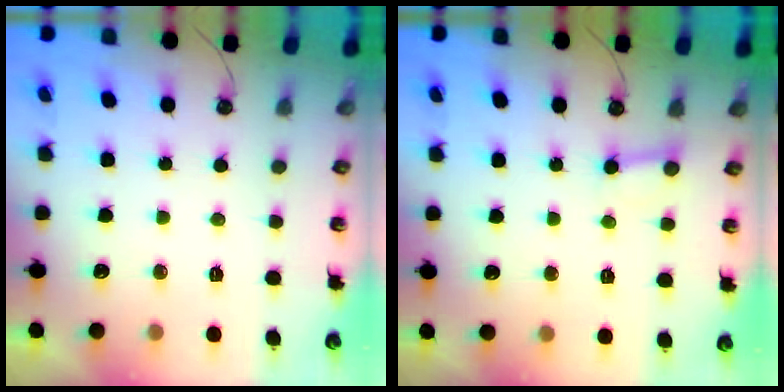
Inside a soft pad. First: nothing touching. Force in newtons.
{"total": 3.0, "press": 3.0, "slide": 0.2}